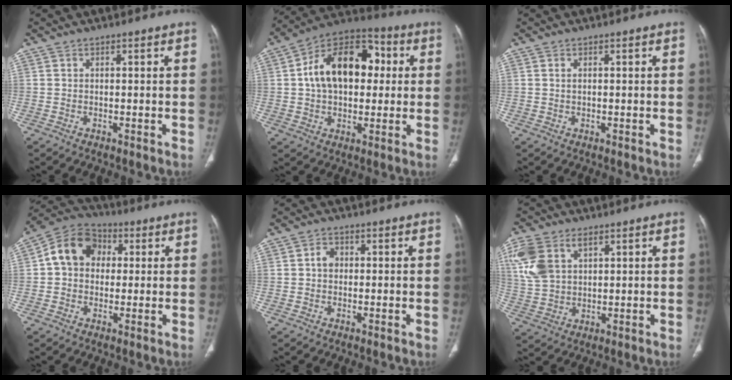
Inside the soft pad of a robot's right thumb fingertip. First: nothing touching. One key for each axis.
{"total": 18.5, "fx": 2.8, "fy": 11.8, "fz": 13.9, "tx": -0.197, "ty": 0.029, "tz": 0.037}
{"total": 0.8, "fx": 0.3, "fy": 0.4, "fz": 0.6, "tx": -0.013, "ty": 0.003, "tz": 0.008}
{"total": 11.1, "fx": 1.9, "fy": 9.0, "fz": 6.3, "tx": -0.089, "ty": 0.022, "tz": 0.018}
{"total": 1.6, "fx": 0.1, "fy": 1.3, "fz": 1.0, "tx": -0.012, "ty": 0.006, "tz": -0.002}
{"total": 11.2, "fx": 4.7, "fy": 7.0, "fz": 7.3, "tx": -0.167, "ty": 0.002, "tz": 0.099}